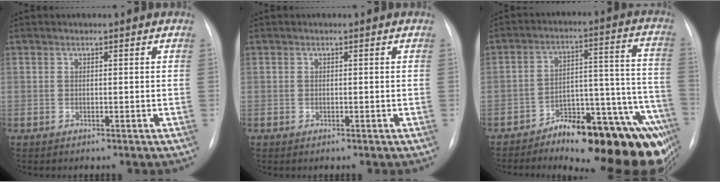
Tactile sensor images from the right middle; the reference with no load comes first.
{"total": 0.0}
{"total": 24.0, "force": [-16.2, 7.5, 16.2], "torque": [-0.110, 0.042, -0.218]}